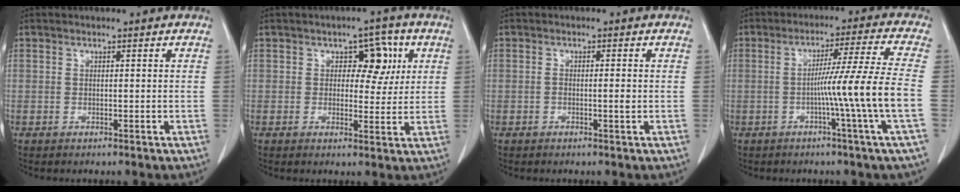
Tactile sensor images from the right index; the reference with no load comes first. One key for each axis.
{"total": 5.7, "fx": 1.7, "fy": 3.4, "fz": 4.3, "tx": -0.045, "ty": 0.013, "tz": 0.023}
{"total": 1.6, "fx": -0.3, "fy": 0.2, "fz": 1.6, "tx": -0.030, "ty": 0.001, "tz": -0.005}
{"total": 10.8, "fx": -2.5, "fy": -3.2, "fz": 10.0, "tx": -0.159, "ty": -0.003, "tz": -0.043}